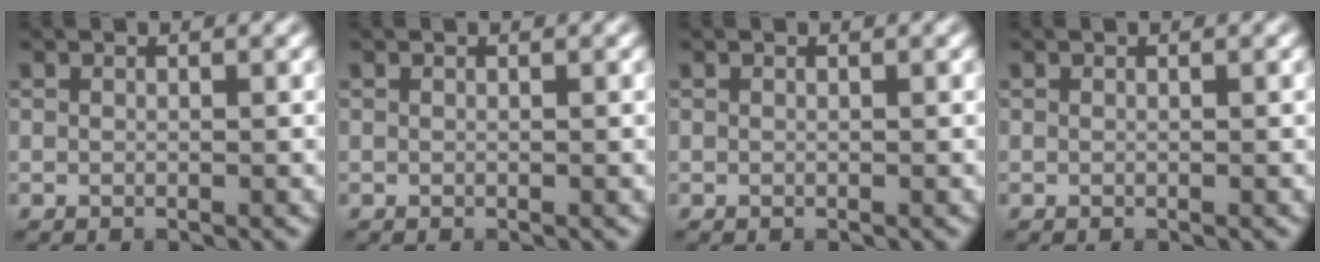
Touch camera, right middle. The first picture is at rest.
{"total": 0.0}
{"total": 0.0}
{"total": 0.0}